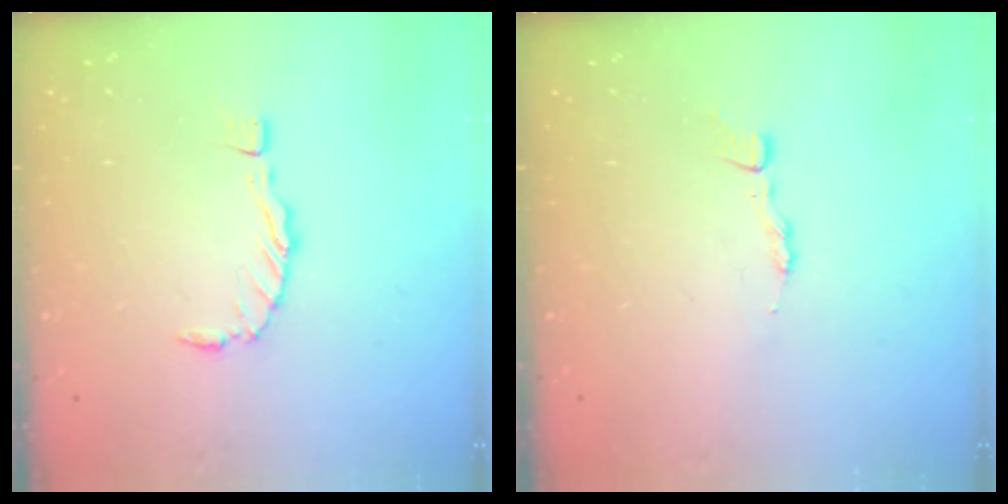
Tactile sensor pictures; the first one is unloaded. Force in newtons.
{"total": 3.5, "press": 3.5, "slide": 0.3}